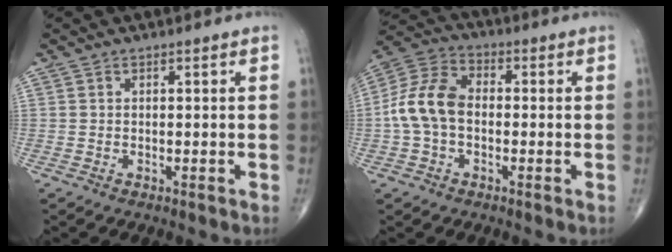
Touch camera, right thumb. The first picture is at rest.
{"total": 10.5, "force": [-1.0, 7.1, 7.7], "torque": [-0.151, 0.033, -0.032]}